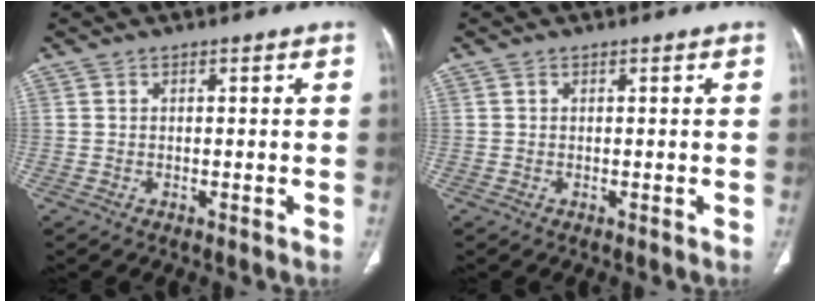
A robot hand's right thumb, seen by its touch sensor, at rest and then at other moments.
{"total": 0.0}